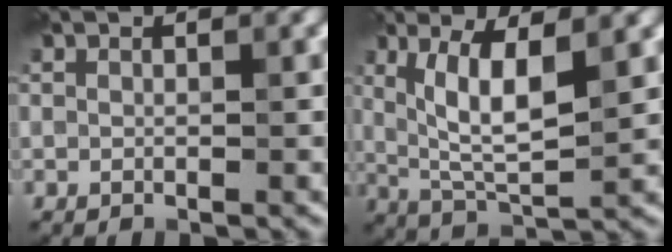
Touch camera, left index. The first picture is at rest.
{"total": 6.2, "force": [1.7, 1.8, 5.7], "torque": [-0.110, -0.009, 0.036]}